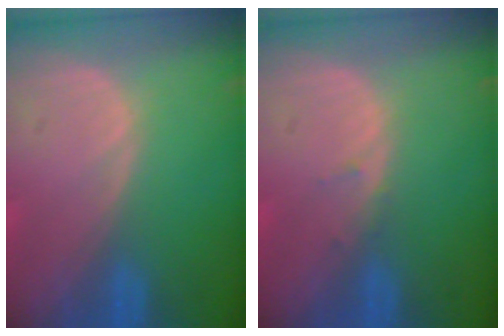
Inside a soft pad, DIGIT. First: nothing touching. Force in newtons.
{"total": 0.9, "press": 0.6, "slide": 0.6}